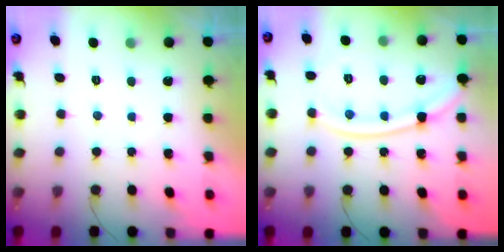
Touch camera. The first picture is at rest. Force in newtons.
{"total": 13.2, "press": 13.1, "slide": 1.7}